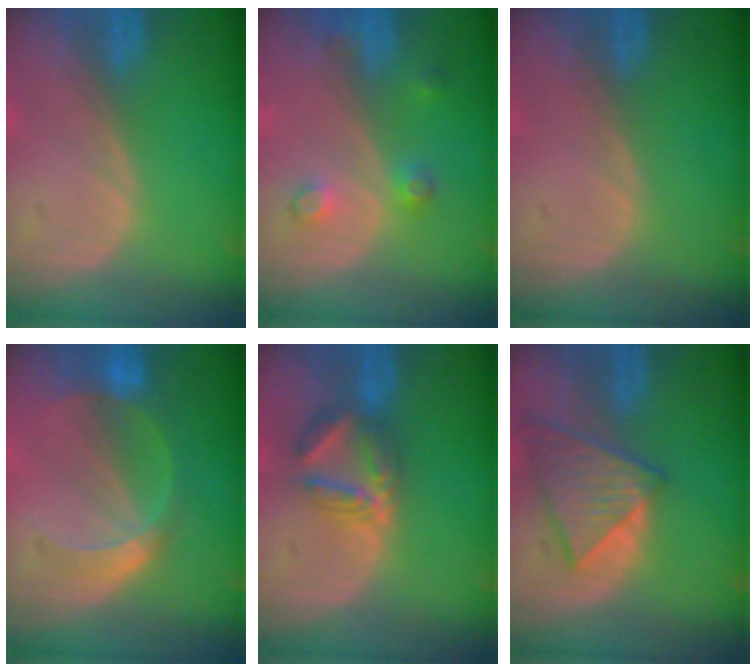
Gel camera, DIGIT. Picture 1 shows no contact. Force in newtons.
{"total": 3.8, "press": 3.4, "slide": 1.5}
{"total": 0.0}
{"total": 5.9, "press": 5.2, "slide": 2.8}
{"total": 5.7, "press": 5.6, "slide": 1.2}
{"total": 8.2, "press": 7.3, "slide": 3.8}